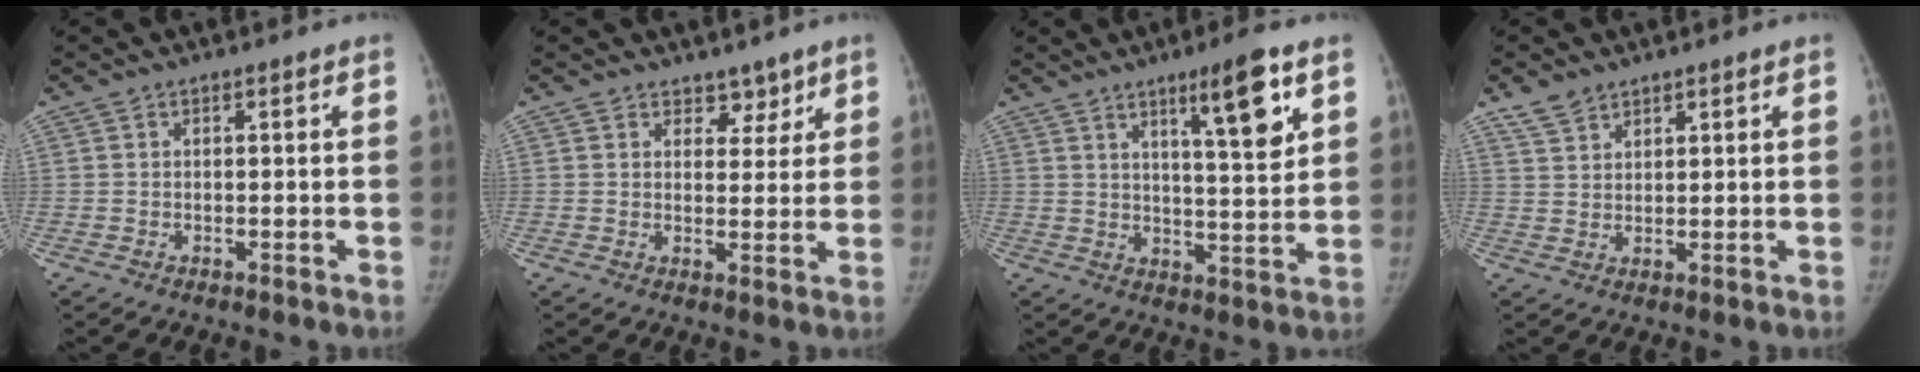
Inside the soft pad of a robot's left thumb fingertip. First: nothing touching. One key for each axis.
{"total": 3.6, "fx": 2.8, "fy": 2.2, "fz": 0.7, "tx": 0.021, "ty": -0.018, "tz": 0.039}
{"total": 10.6, "fx": 5.6, "fy": 1.7, "fz": 8.9, "tx": -0.128, "ty": -0.033, "tz": 0.088}
{"total": 3.7, "fx": 3.0, "fy": 2.0, "fz": 0.9, "tx": -0.009, "ty": -0.009, "tz": 0.063}